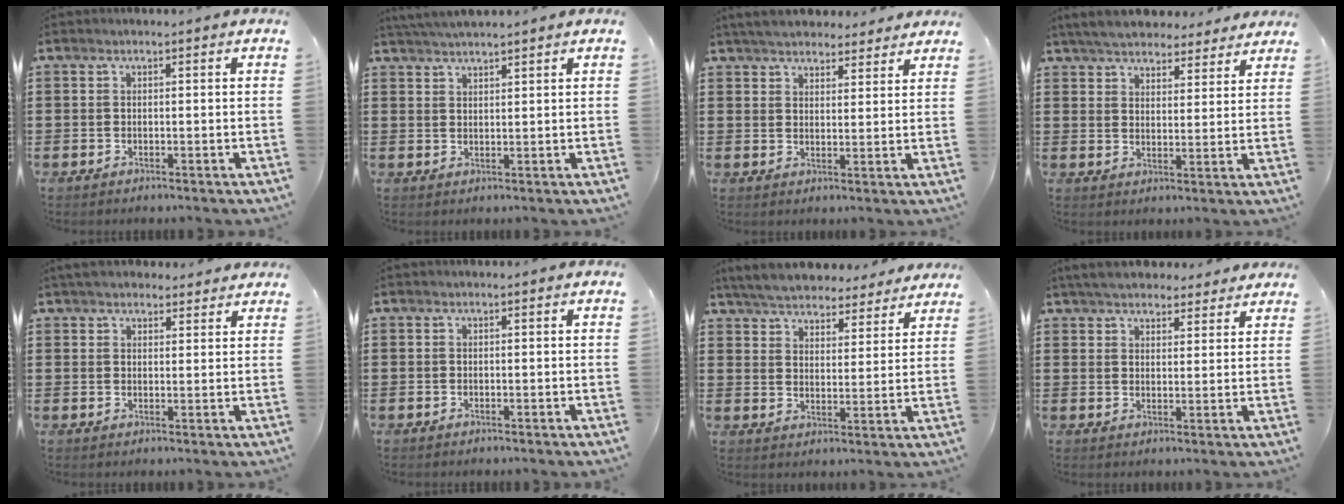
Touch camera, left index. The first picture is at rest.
{"total": 2.7, "force": [2.6, -0.2, 0.6], "torque": [-0.018, -0.001, 0.050]}
{"total": 4.8, "force": [4.6, 1.2, 1.1], "torque": [-0.036, -0.008, 0.085]}
{"total": 5.8, "force": [5.5, 1.1, 1.4], "torque": [-0.048, -0.016, 0.101]}
{"total": 3.5, "force": [3.3, 0.9, 0.6], "torque": [-0.020, -0.003, 0.063]}
{"total": 0.0}
{"total": 5.9, "force": [5.8, 0.7, 0.9], "torque": [-0.047, -0.029, 0.103]}
{"total": 5.0, "force": [4.6, 1.4, 1.3], "torque": [-0.040, -0.008, 0.087]}